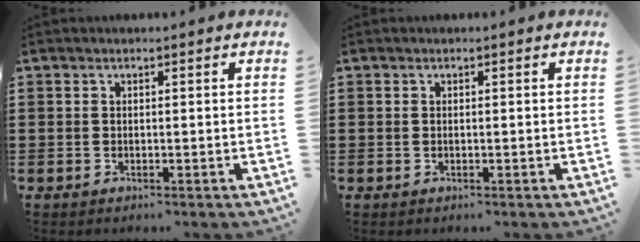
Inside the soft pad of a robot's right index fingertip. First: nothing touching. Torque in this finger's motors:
{"motor_torque": [-0.20, 1.94, -0.07, 0.01]}